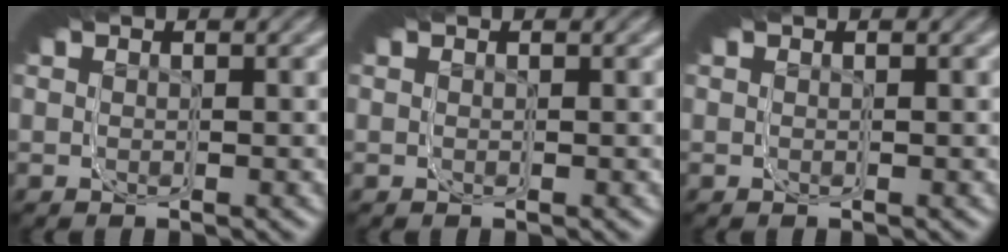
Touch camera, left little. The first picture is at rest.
{"total": 0.0}
{"total": 0.0}